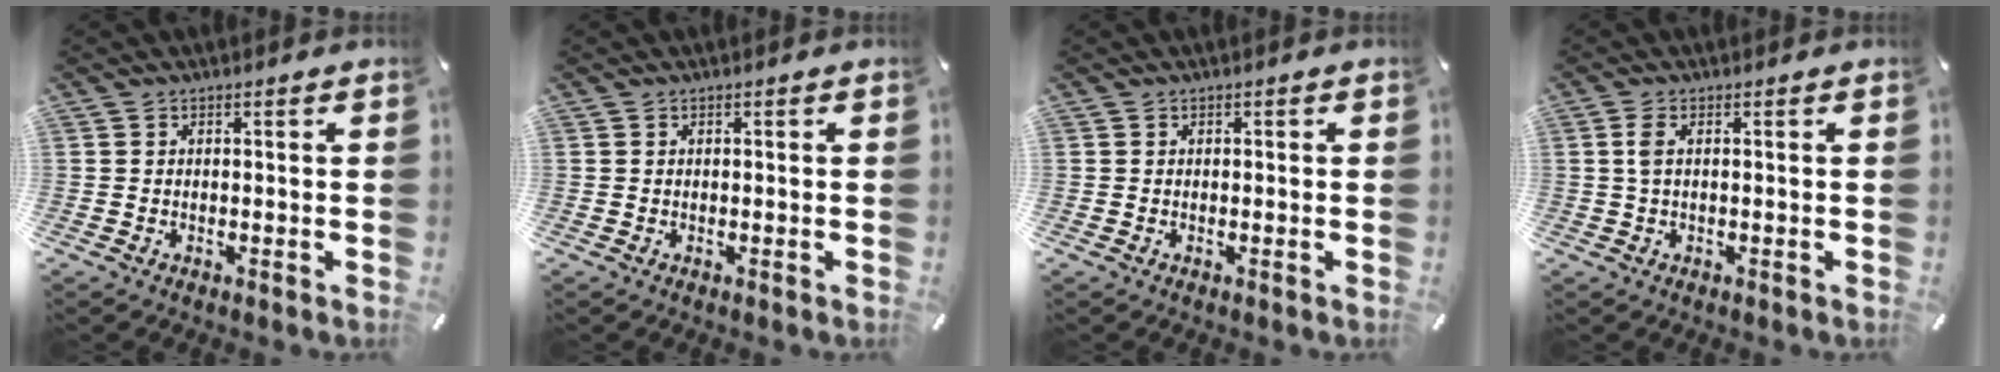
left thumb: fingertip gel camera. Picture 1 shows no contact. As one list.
[{"total": 0.0}, {"total": 0.0}, {"total": 2.3, "force": [0.2, 0.7, 2.2], "torque": [-0.052, -0.001, 0.000]}]